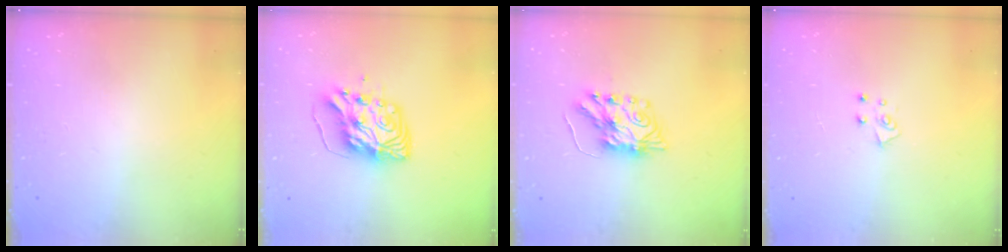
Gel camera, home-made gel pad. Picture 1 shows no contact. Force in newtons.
{"total": 11.0, "press": 10.9, "slide": 1.6}
{"total": 8.4, "press": 8.4, "slide": 0.5}
{"total": 4.9, "press": 4.9, "slide": 0.5}